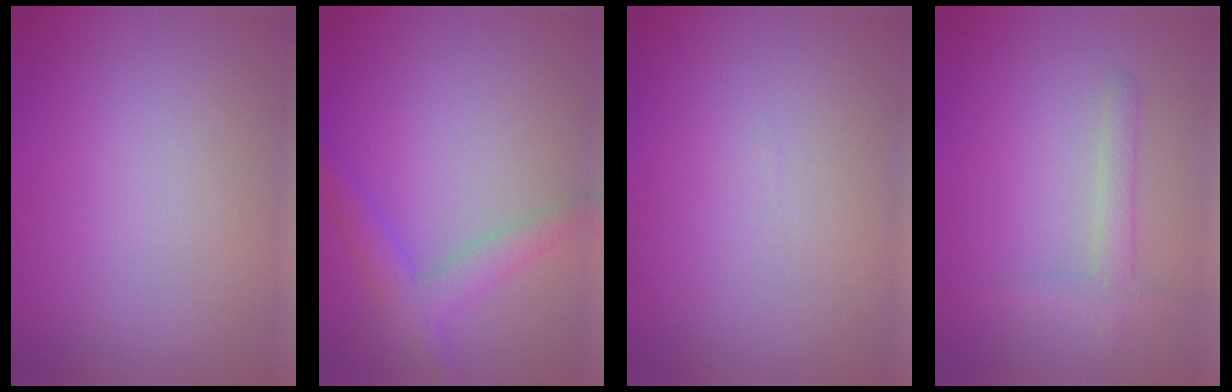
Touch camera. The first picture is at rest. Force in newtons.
{"total": 3.5, "press": 3.5, "slide": 0.1}
{"total": 0.0}
{"total": 1.8, "press": 1.8, "slide": 0.2}